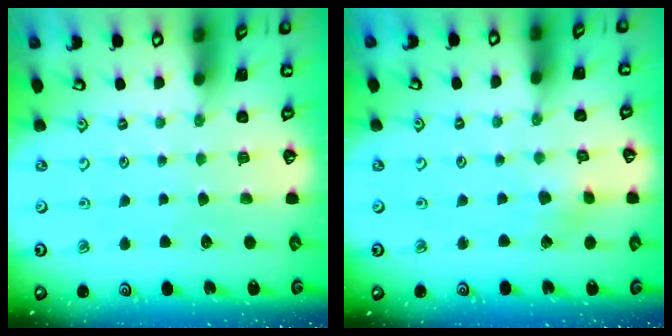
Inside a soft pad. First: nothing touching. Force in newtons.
{"total": 2.6, "press": 2.6, "slide": 0.5}